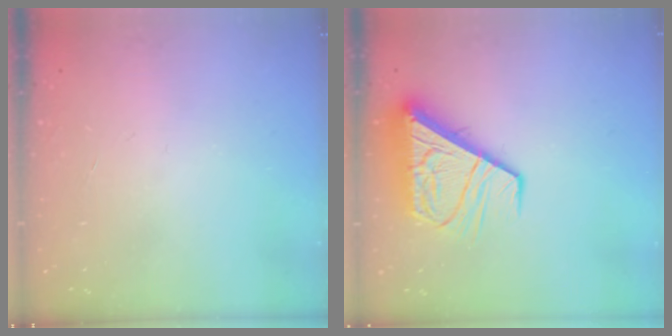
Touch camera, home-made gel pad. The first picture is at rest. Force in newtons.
{"total": 13.2, "press": 13.1, "slide": 1.6}